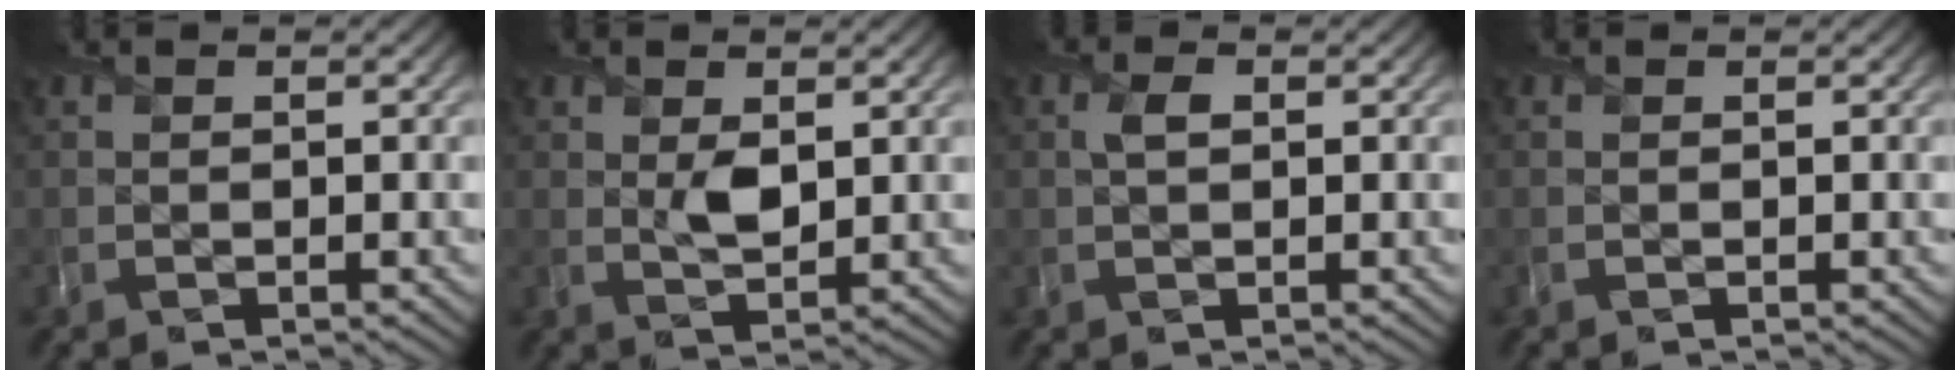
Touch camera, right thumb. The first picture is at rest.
{"total": 2.8, "force": [0.8, 1.5, 2.1], "torque": [-0.044, -0.006, 0.019]}
{"total": 1.7, "force": [0.4, 1.0, 1.4], "torque": [-0.032, 0.002, 0.006]}
{"total": 0.0}